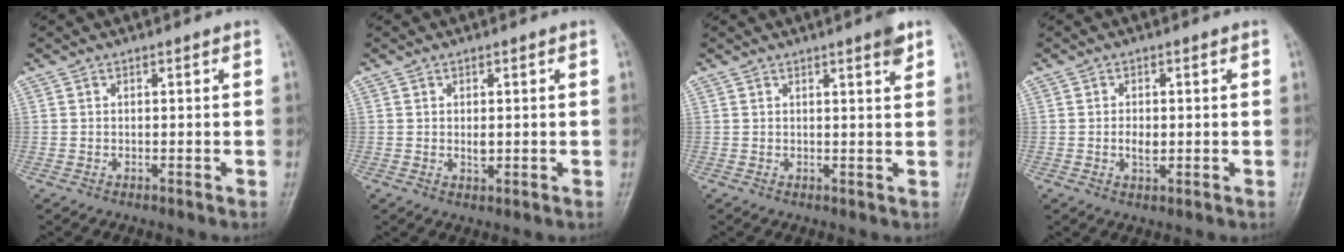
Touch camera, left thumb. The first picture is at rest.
{"total": 2.1, "force": [0.2, 1.2, 1.7], "torque": [-0.023, -0.004, 0.005]}
{"total": 2.8, "force": [1.8, 0.2, 2.2], "torque": [-0.028, -0.010, 0.023]}
{"total": 3.0, "force": [-0.2, 1.8, 2.4], "torque": [-0.037, -0.002, -0.003]}